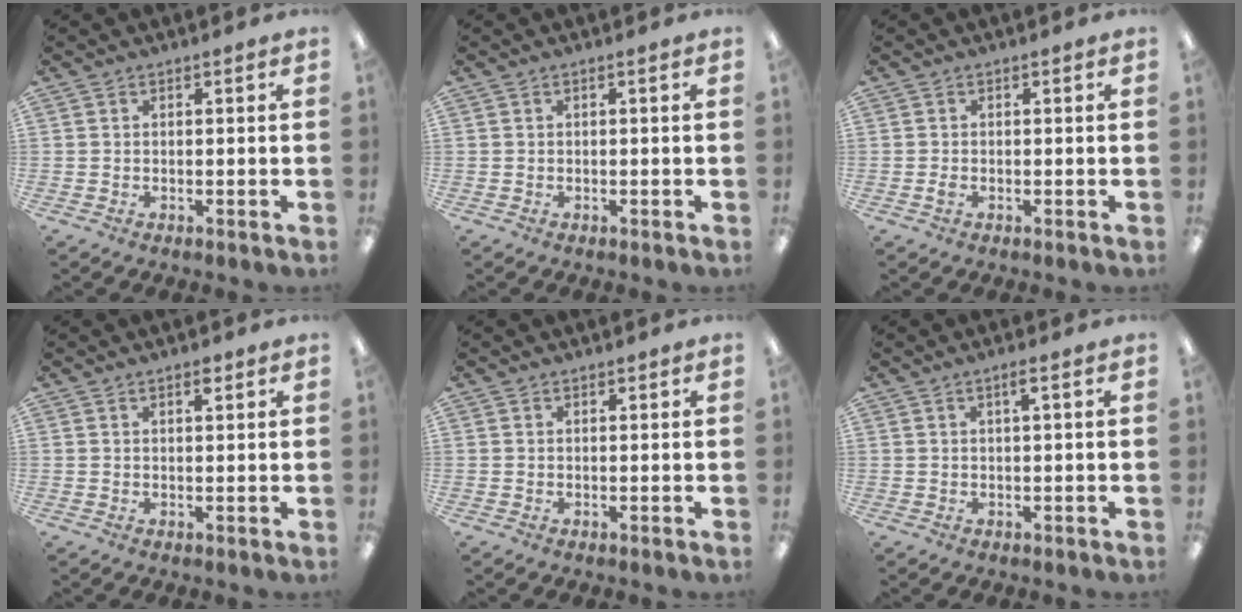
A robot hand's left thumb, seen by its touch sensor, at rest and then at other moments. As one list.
[{"total": 0.0}, {"total": 1.0, "force": [-0.4, 0.7, 0.6], "torque": [-0.011, 0.000, -0.007]}, {"total": 2.0, "force": [1.6, 0.8, 0.9], "torque": [-0.002, -0.008, 0.025]}, {"total": 0.9, "force": [0.7, 0.5, 0.0], "torque": [0.001, 0.001, 0.014]}, {"total": 1.7, "force": [1.0, 0.2, 1.4], "torque": [-0.023, -0.001, 0.014]}]